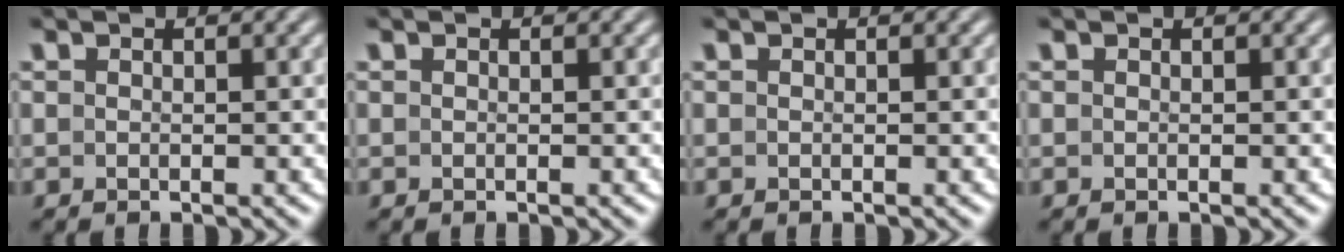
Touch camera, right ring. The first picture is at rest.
{"total": 0.0}
{"total": 0.0}
{"total": 0.0}